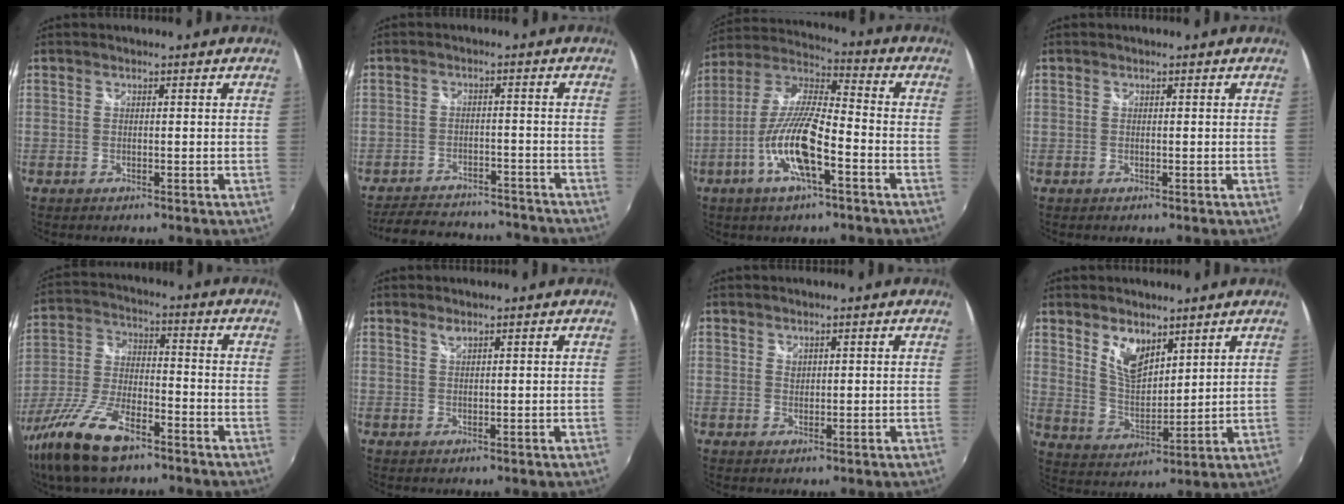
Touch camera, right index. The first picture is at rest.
{"total": 16.0, "force": [-13.9, 5.9, 5.1], "torque": [-0.122, 0.029, -0.180]}
{"total": 14.0, "force": [-5.8, 3.2, 12.3], "torque": [-0.252, -0.005, -0.114]}
{"total": 0.0}
{"total": 15.3, "force": [-10.1, 5.7, 10.0], "torque": [-0.222, -0.025, -0.196]}
{"total": 1.0, "force": [0.8, 0.2, 0.5], "torque": [-0.008, 0.001, 0.014]}
{"total": 1.0, "force": [0.7, 0.7, 0.3], "torque": [-0.002, 0.001, 0.011]}
{"total": 8.0, "force": [4.9, 4.0, 4.8], "torque": [-0.083, 0.000, 0.098]}